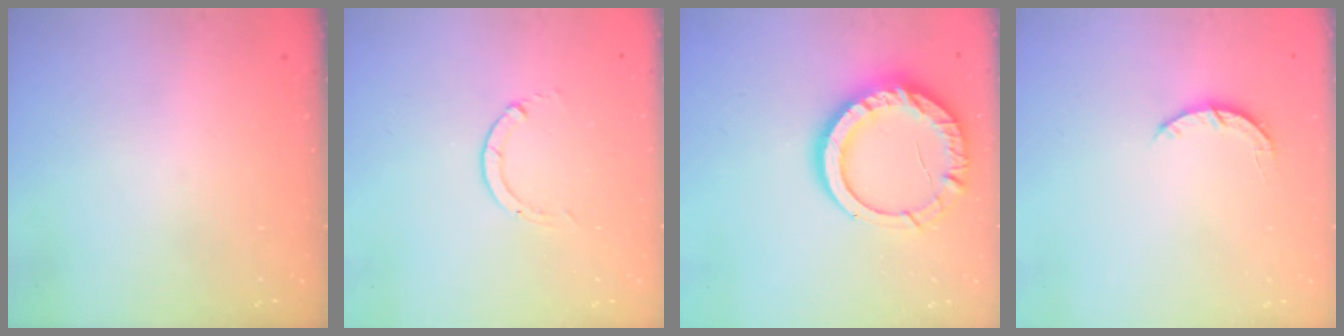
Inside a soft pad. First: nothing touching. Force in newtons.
{"total": 0.6, "press": 0.5, "slide": 0.1}
{"total": 16.2, "press": 16.0, "slide": 2.1}
{"total": 3.7, "press": 3.7, "slide": 0.4}